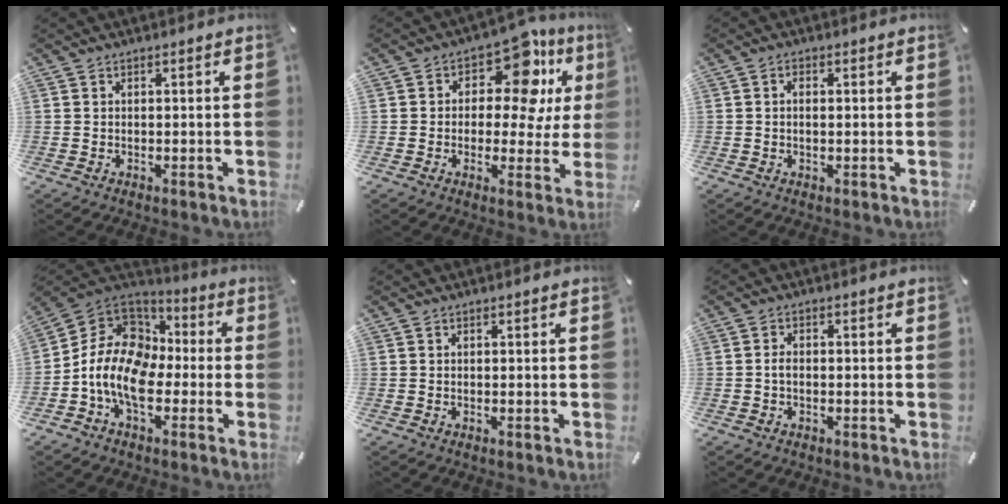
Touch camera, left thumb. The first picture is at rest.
{"total": 13.3, "force": [5.7, 7.1, 9.7], "torque": [-0.139, -0.037, 0.095]}
{"total": 1.5, "force": [0.1, 0.8, 1.2], "torque": [-0.026, 0.004, 0.000]}
{"total": 13.9, "force": [-5.1, 10.0, 8.2], "torque": [-0.187, 0.025, -0.097]}
{"total": 0.0}
{"total": 1.6, "force": [-0.5, 0.8, 1.3], "torque": [-0.033, -0.001, -0.011]}